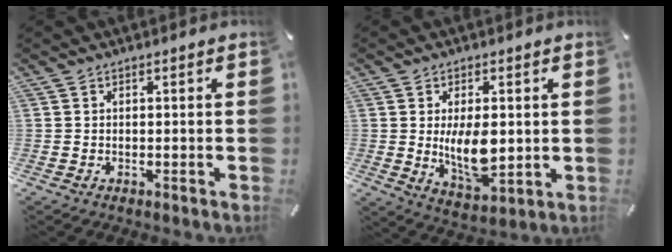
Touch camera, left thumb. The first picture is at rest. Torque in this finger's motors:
{"motor_torque": [1.49, 2.19, 0.28, -0.14, 0.34]}